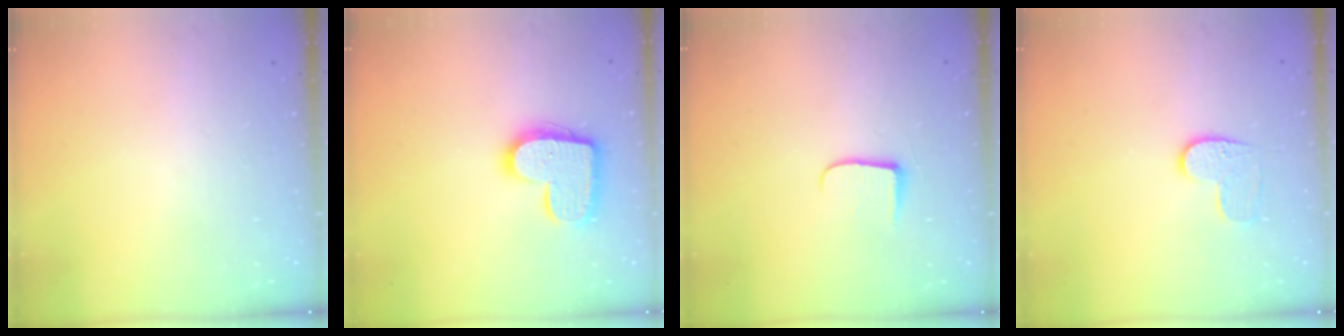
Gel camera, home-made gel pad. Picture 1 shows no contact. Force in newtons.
{"total": 14.5, "press": 14.5, "slide": 0.7}
{"total": 7.4, "press": 7.4, "slide": 0.6}
{"total": 6.6, "press": 6.6, "slide": 0.3}